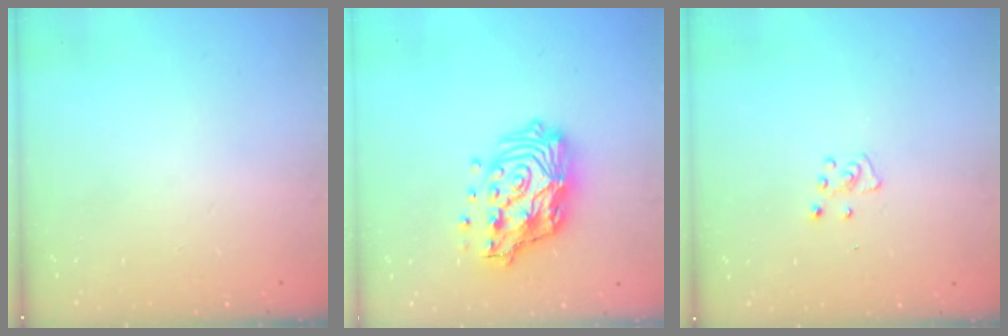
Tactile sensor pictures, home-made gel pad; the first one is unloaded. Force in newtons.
{"total": 17.2, "press": 17.1, "slide": 1.6}
{"total": 4.6, "press": 4.6, "slide": 0.5}